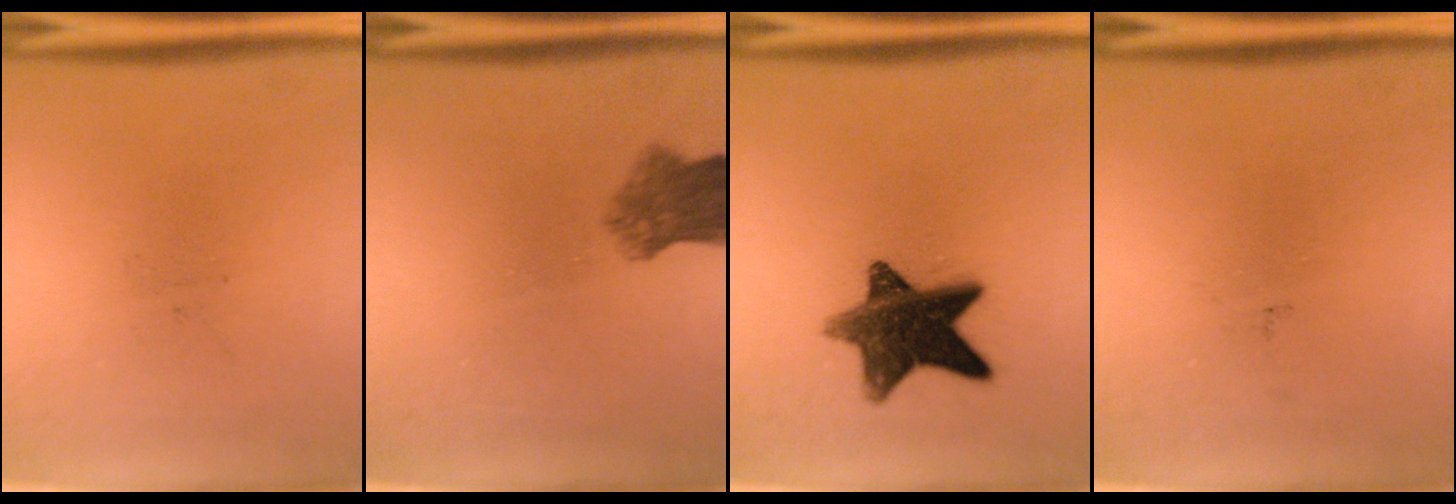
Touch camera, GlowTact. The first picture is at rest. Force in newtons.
{"total": 5.5}
{"total": 12.5}
{"total": 0.0}